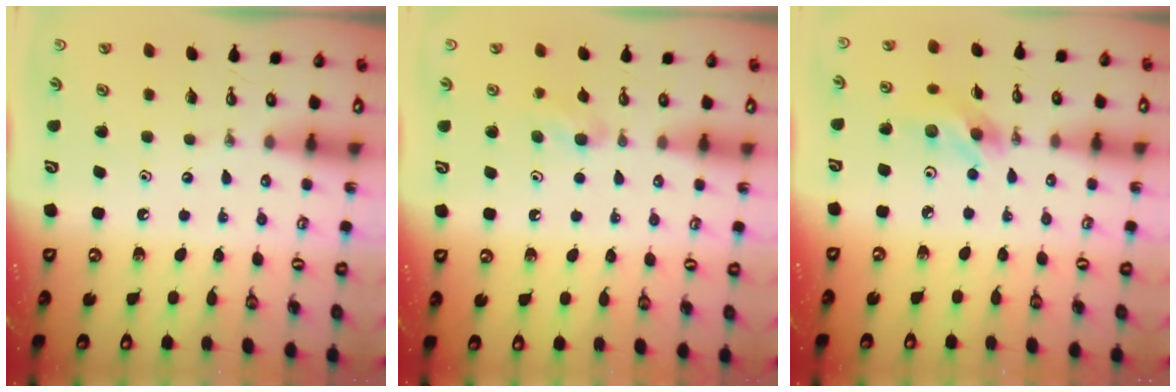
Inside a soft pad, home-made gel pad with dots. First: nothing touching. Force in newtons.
{"total": 5.4, "press": 5.2, "slide": 1.4}
{"total": 7.5, "press": 7.5, "slide": 0.7}